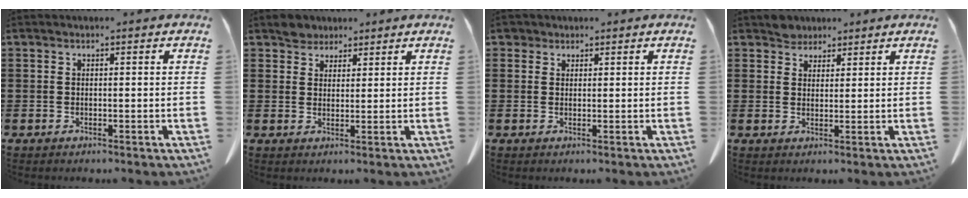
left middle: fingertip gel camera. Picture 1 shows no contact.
{"total": 3.0, "force": [2.6, 1.4, 0.1], "torque": [-0.003, 0.002, 0.050]}
{"total": 2.0, "force": [1.5, 1.2, 0.3], "torque": [-0.012, 0.005, 0.029]}
{"total": 2.7, "force": [2.5, 1.1, 0.1], "torque": [0.000, 0.000, 0.048]}